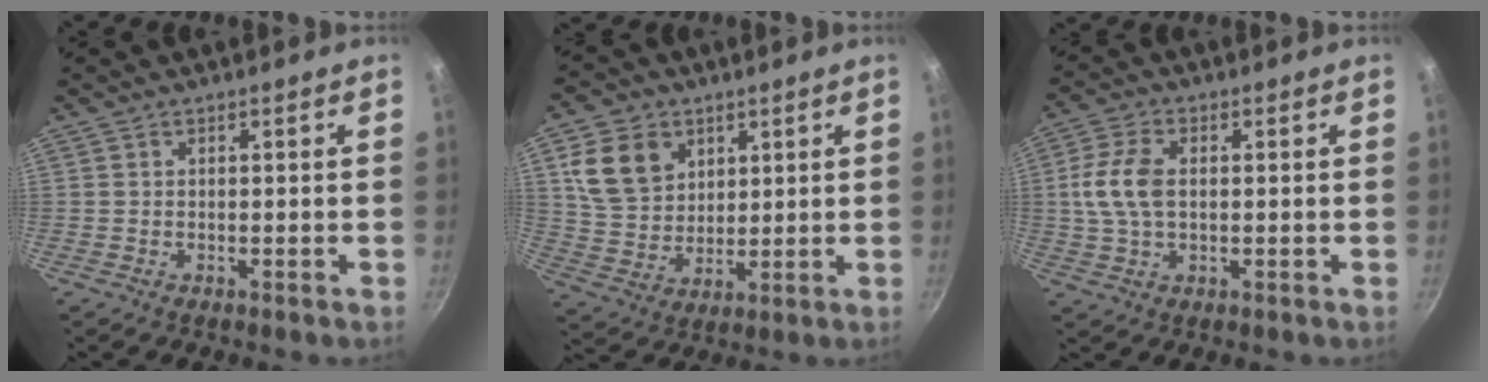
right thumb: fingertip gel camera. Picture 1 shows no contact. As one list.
[{"total": 11.9, "force": [4.6, 9.3, 5.8], "torque": [-0.085, -0.013, 0.091]}, {"total": 8.4, "force": [0.8, 4.8, 6.8], "torque": [-0.143, 0.012, 0.011]}]